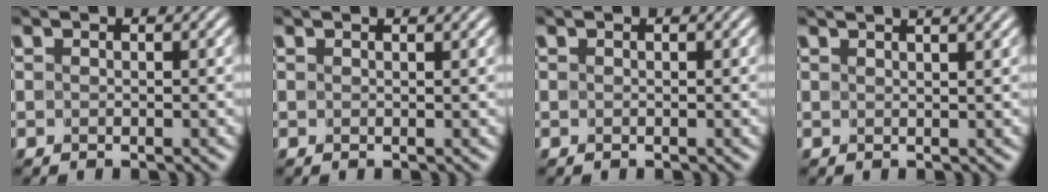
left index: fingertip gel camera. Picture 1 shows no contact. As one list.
[{"total": 0.9, "force": [0.8, 0.0, 0.4], "torque": [-0.005, -0.003, 0.009]}, {"total": 0.0}, {"total": 3.9, "force": [2.9, 1.3, 2.2], "torque": [-0.009, 0.021, 0.013]}]